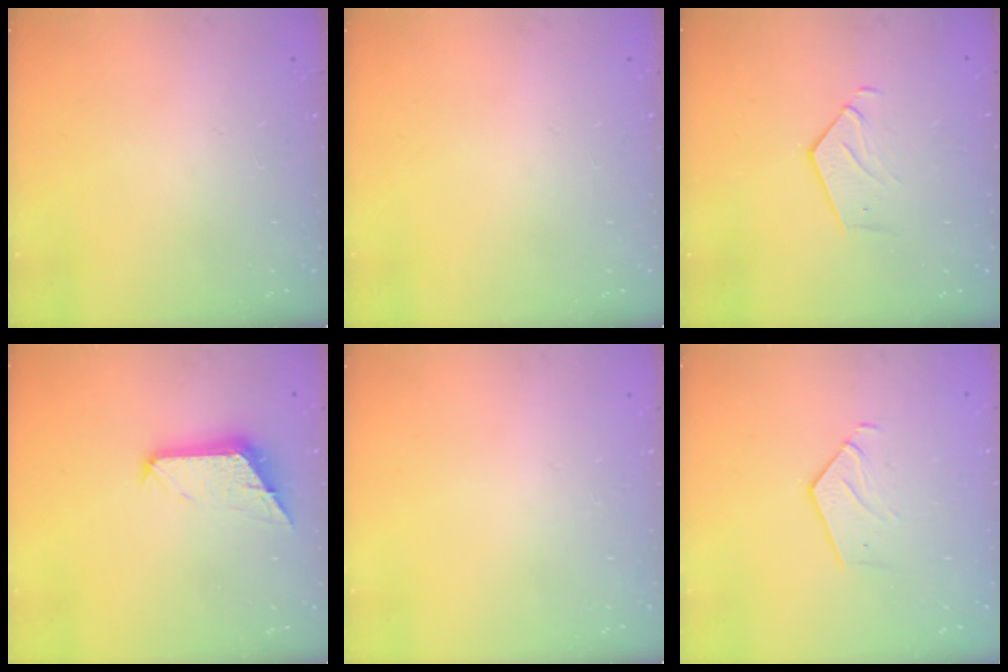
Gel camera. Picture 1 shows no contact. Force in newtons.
{"total": 0.0}
{"total": 2.8, "press": 2.8, "slide": 0.2}
{"total": 10.9, "press": 10.9, "slide": 0.3}
{"total": 0.0}
{"total": 3.6, "press": 3.6, "slide": 0.3}